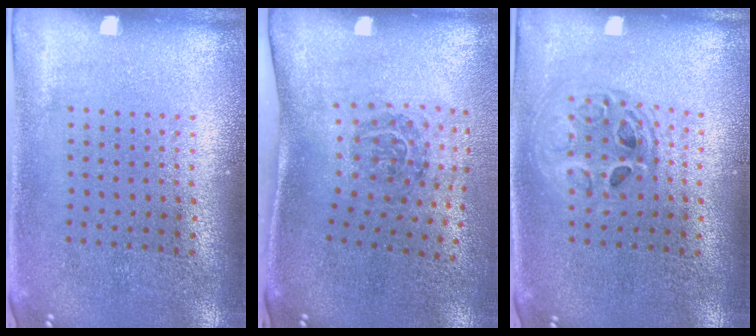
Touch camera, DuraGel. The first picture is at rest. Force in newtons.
{"total": 1.9, "press": 1.2, "slide": 1.4}
{"total": 1.4, "press": 1.2, "slide": 0.6}